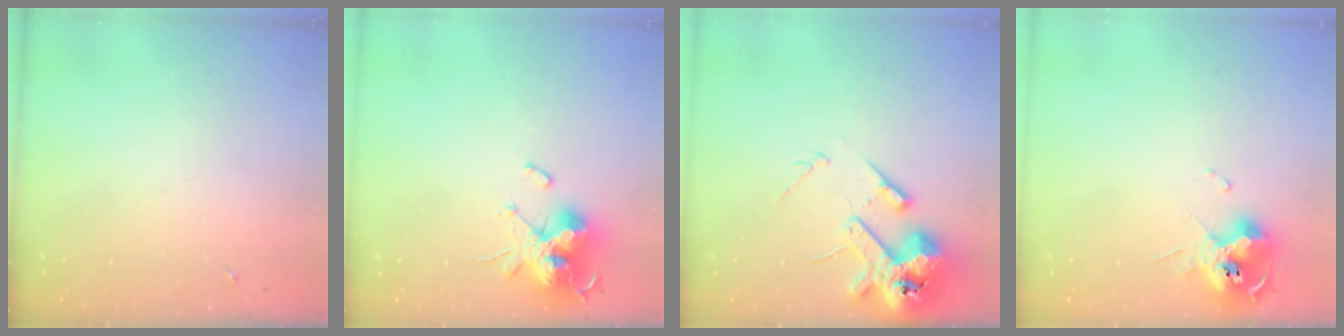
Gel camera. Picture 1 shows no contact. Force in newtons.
{"total": 16.7, "press": 16.7, "slide": 0.1}
{"total": 14.6, "press": 14.4, "slide": 2.5}
{"total": 11.5, "press": 11.4, "slide": 1.8}